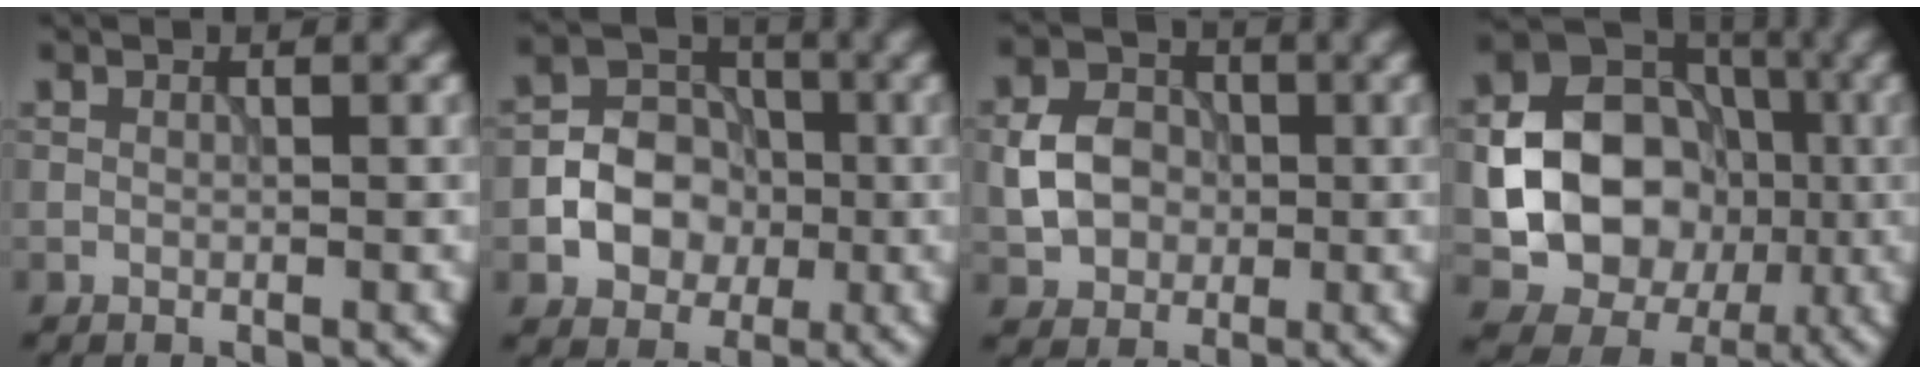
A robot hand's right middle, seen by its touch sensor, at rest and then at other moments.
{"total": 5.5, "force": [-1.2, 4.5, 2.9], "torque": [-0.037, 0.003, -0.033]}
{"total": 4.4, "force": [-0.4, 3.7, 2.3], "torque": [-0.044, 0.005, -0.010]}
{"total": 11.6, "force": [-1.4, 9.6, 6.3], "torque": [-0.087, -0.005, -0.035]}